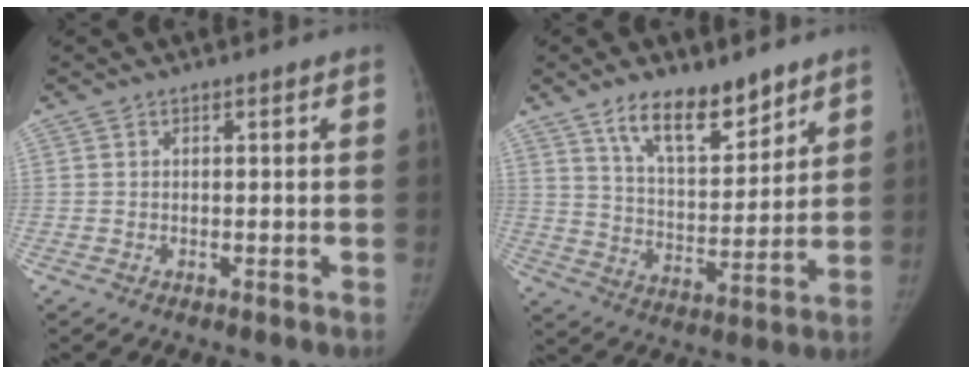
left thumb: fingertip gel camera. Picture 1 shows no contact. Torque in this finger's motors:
{"motor_torque": [0.12, 0.13, 1.02, -0.88, 0.08]}